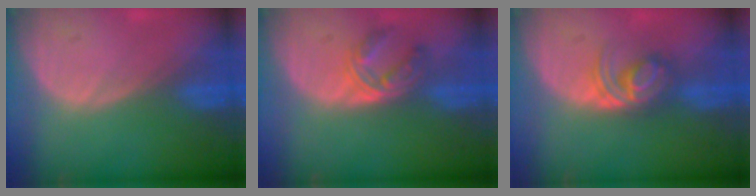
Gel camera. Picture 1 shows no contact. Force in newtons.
{"total": 5.6, "press": 4.7, "slide": 3.0}
{"total": 5.8, "press": 5.1, "slide": 2.7}